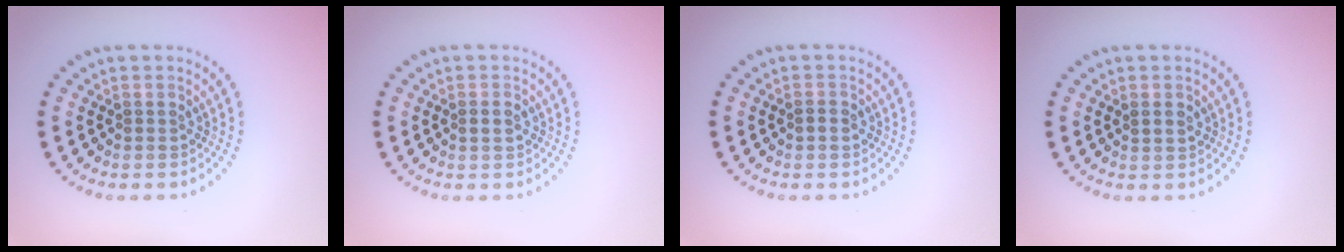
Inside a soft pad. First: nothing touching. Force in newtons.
{"total": 1.0, "press": 1.0, "slide": 0.3}
{"total": 0.8, "press": 0.8, "slide": 0.1}
{"total": 1.1, "press": 1.0, "slide": 0.4}